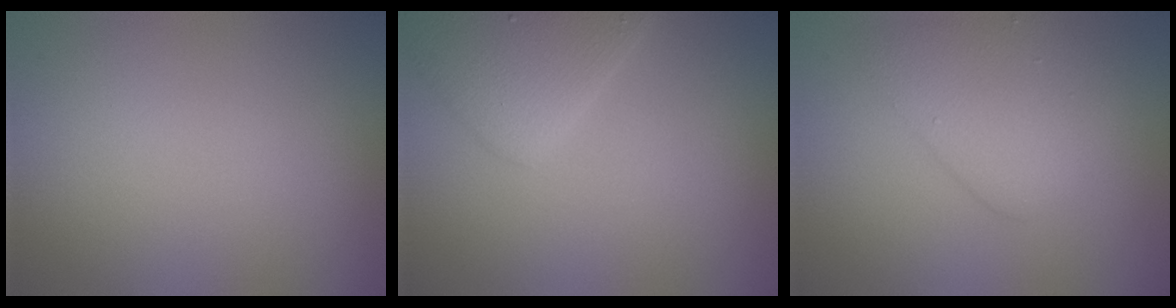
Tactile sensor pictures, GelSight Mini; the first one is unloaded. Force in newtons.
{"total": 3.6, "press": 3.6, "slide": 0.1}
{"total": 3.8, "press": 3.8, "slide": 0.2}